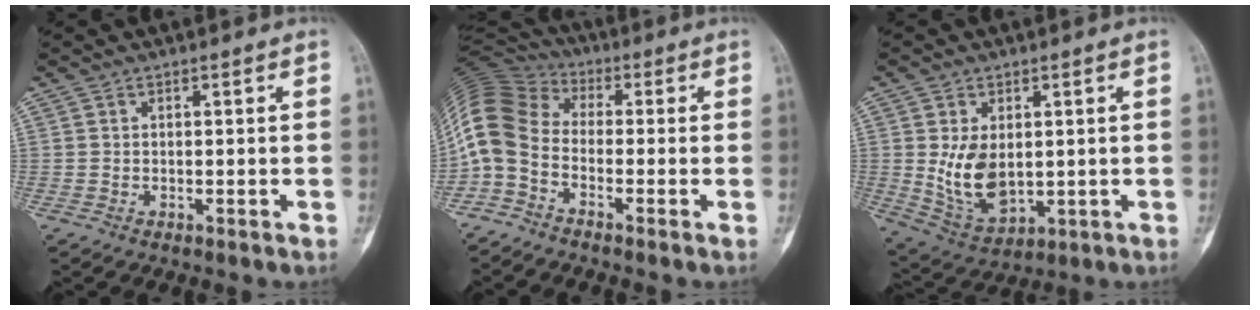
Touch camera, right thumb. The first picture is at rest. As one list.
[{"total": 10.7, "force": [-2.9, 7.1, 7.5], "torque": [-0.159, 0.050, -0.081]}, {"total": 9.7, "force": [0.8, 6.2, 7.4], "torque": [-0.123, -0.015, 0.038]}]